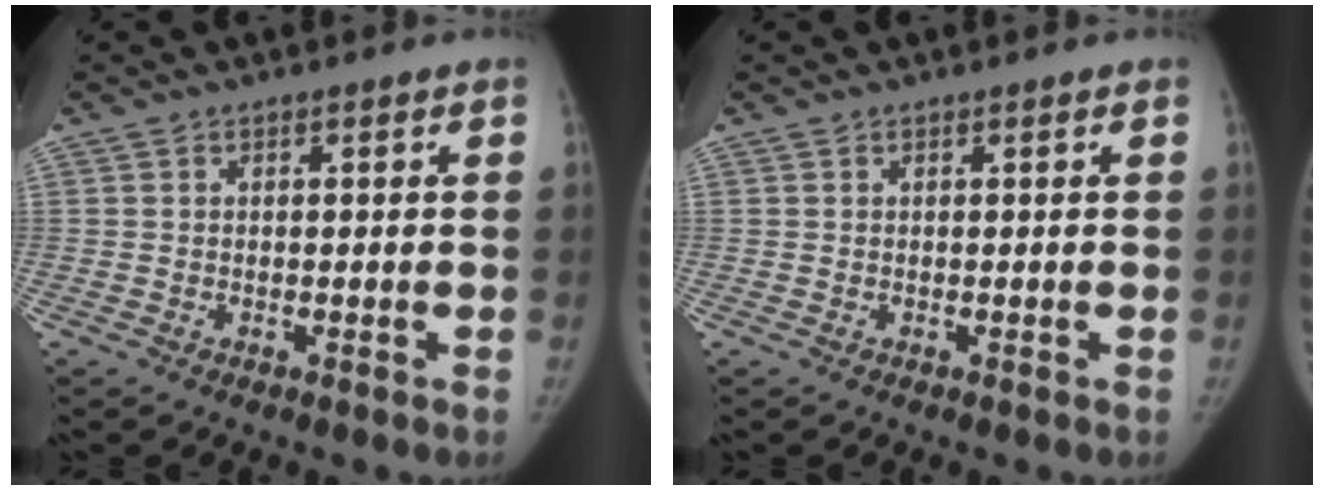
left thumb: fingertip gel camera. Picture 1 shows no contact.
{"total": 0.0}